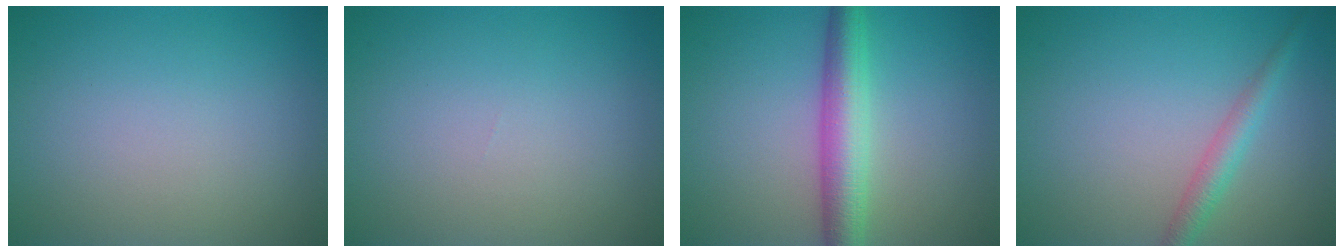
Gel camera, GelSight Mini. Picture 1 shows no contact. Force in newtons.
{"total": 0.0}
{"total": 5.0, "press": 5.0, "slide": 0.0}
{"total": 2.2, "press": 2.2, "slide": 0.1}